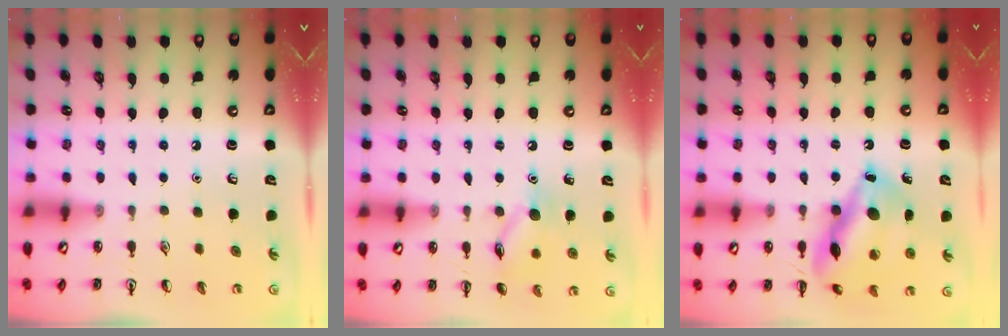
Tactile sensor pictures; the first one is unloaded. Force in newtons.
{"total": 9.7, "press": 9.7, "slide": 0.5}
{"total": 16.2, "press": 16.2, "slide": 1.5}